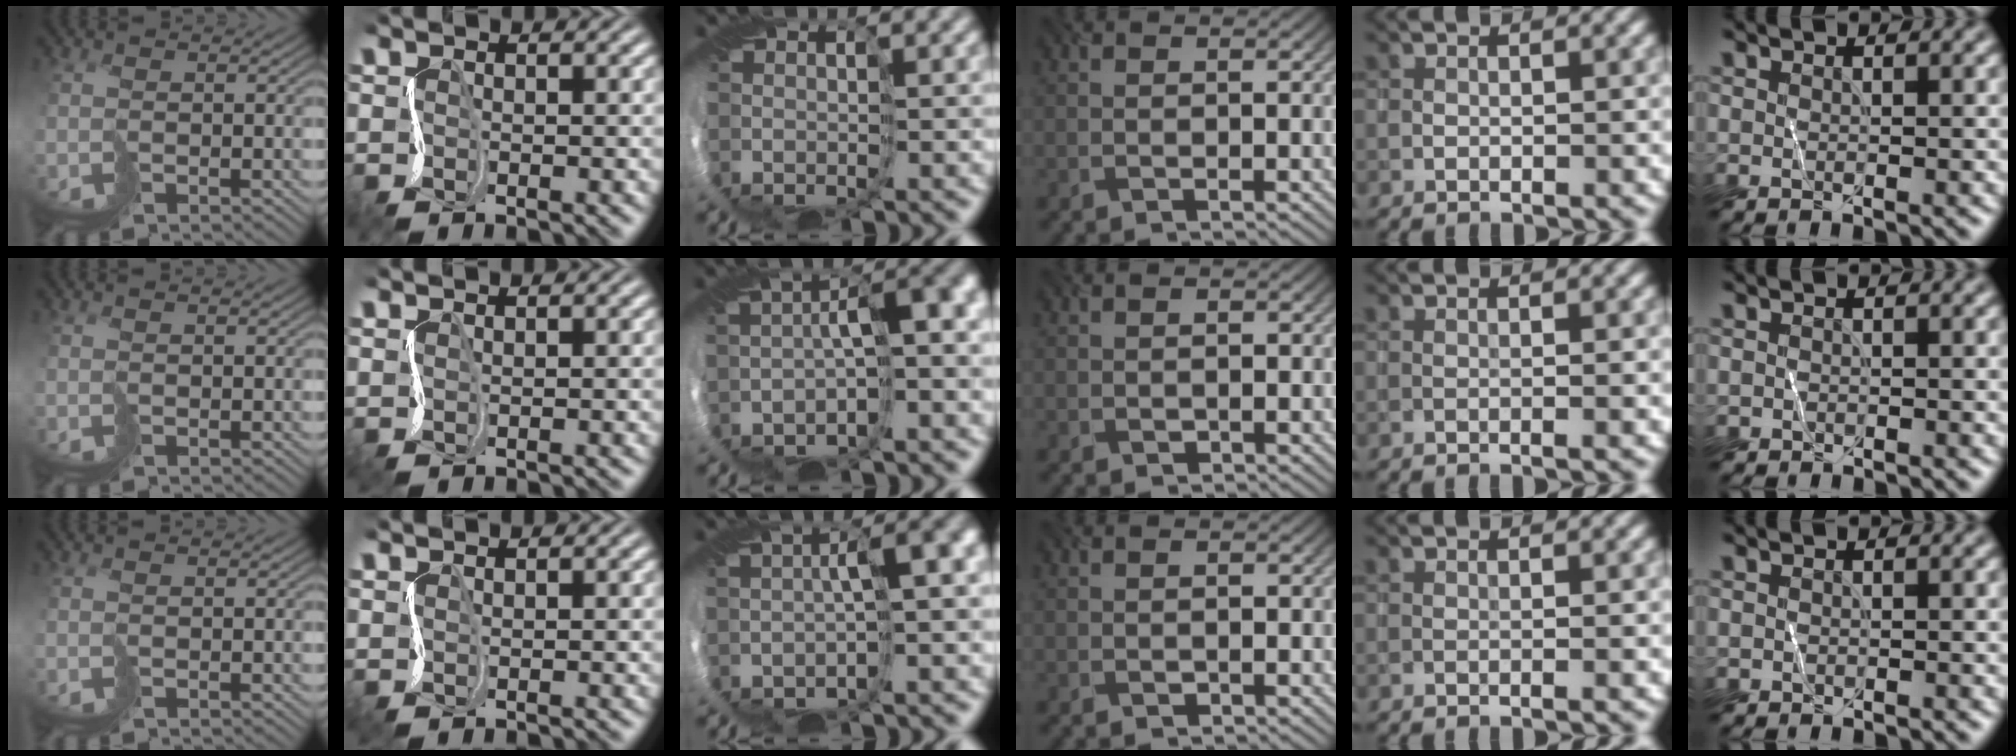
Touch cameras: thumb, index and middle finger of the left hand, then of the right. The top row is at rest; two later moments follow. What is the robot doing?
{"motion": "cut", "object": "paper"}